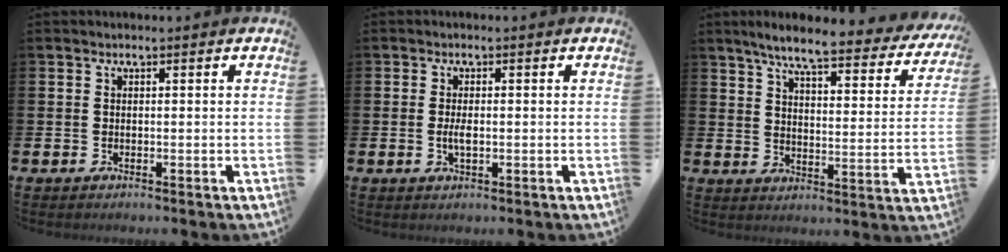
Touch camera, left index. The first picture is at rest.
{"total": 2.1, "force": [-0.1, 0.8, 1.9], "torque": [-0.033, 0.000, -0.004]}
{"total": 6.9, "force": [5.9, 0.8, 3.5], "torque": [-0.087, -0.038, 0.093]}